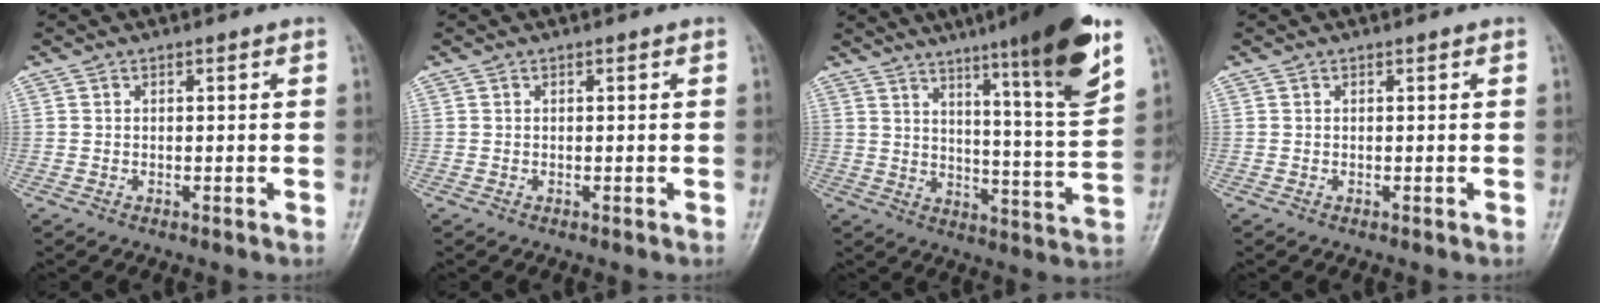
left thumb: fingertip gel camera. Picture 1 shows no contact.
{"total": 0.0}
{"total": 19.0, "force": [11.3, 1.5, 15.2], "torque": [-0.200, -0.059, 0.164]}
{"total": 0.0}